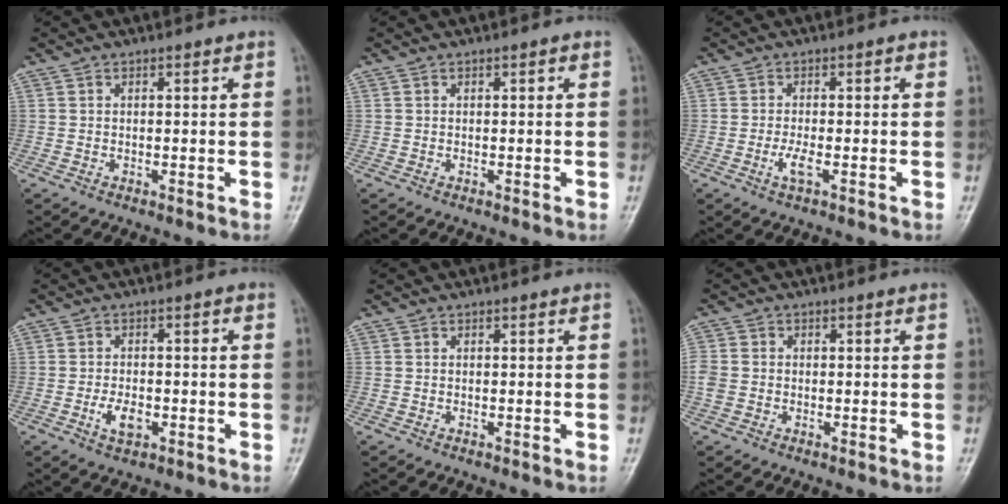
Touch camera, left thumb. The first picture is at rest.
{"total": 0.6, "force": [0.0, 0.4, 0.5], "torque": [-0.001, 0.003, -0.002]}
{"total": 3.7, "force": [-1.0, 1.2, 3.3], "torque": [-0.065, 0.005, -0.021]}
{"total": 4.8, "force": [-1.7, 2.8, 3.6], "torque": [-0.058, 0.010, -0.029]}
{"total": 0.0}
{"total": 4.0, "force": [-0.7, 3.4, 2.0], "torque": [-0.047, 0.006, -0.015]}